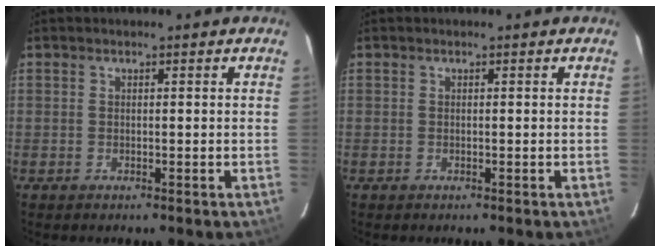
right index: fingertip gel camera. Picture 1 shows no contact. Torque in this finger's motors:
{"motor_torque": [0.00, 0.29, 0.01, 0.00]}